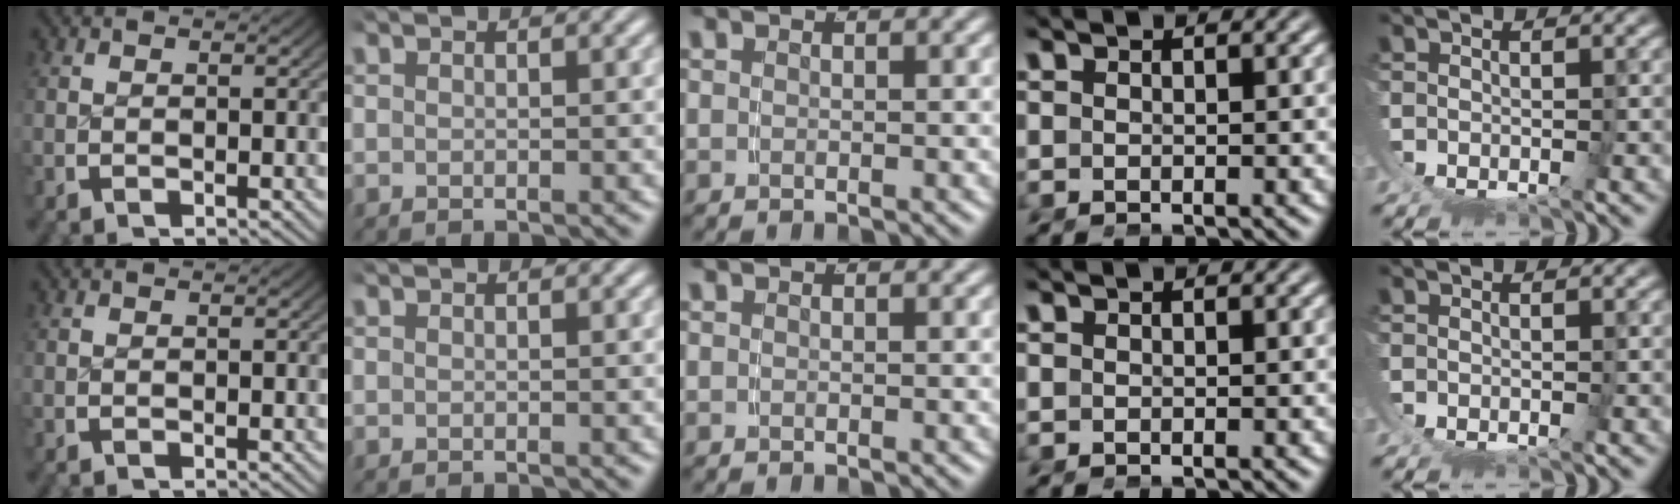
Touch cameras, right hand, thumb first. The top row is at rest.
{}